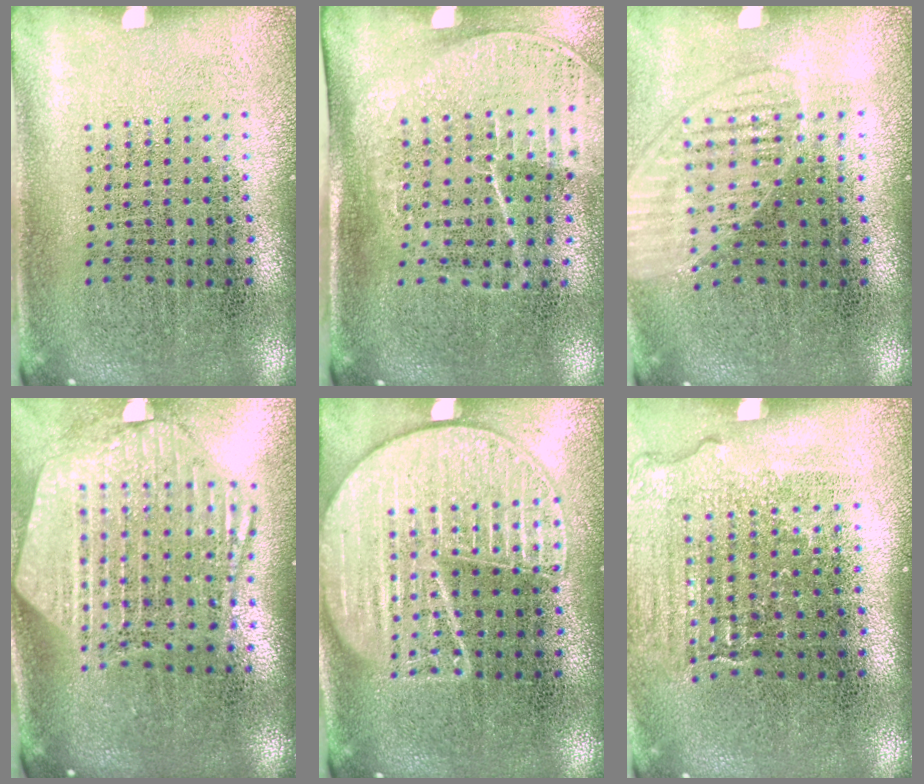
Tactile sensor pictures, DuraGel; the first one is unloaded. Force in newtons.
{"total": 1.7, "press": 1.4, "slide": 1.0}
{"total": 1.4, "press": 1.4, "slide": 0.2}
{"total": 2.7, "press": 2.2, "slide": 1.5}
{"total": 3.5, "press": 3.5, "slide": 0.3}
{"total": 1.0, "press": 1.0, "slide": 0.3}